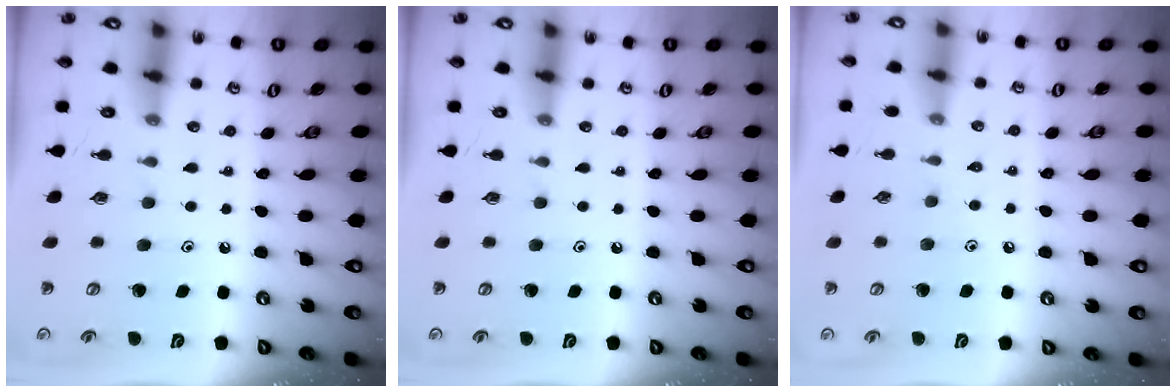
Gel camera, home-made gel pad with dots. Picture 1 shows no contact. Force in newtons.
{"total": 0.0}
{"total": 2.4, "press": 2.3, "slide": 0.5}